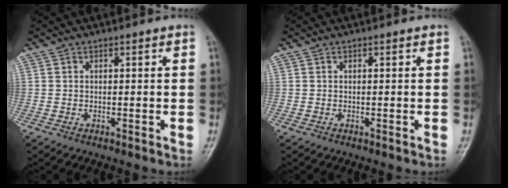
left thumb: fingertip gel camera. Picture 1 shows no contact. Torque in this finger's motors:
{"motor_torque": [0.01, 0.00, -0.06, -0.07, 0.00]}